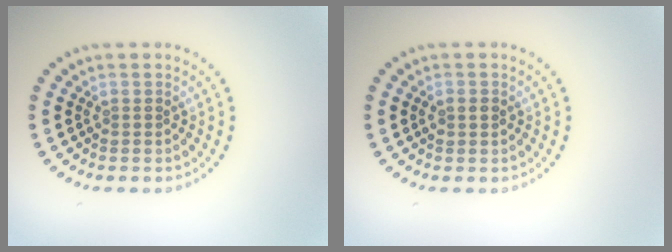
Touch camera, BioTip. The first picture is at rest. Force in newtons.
{"total": 1.3, "press": 1.3, "slide": 0.2}